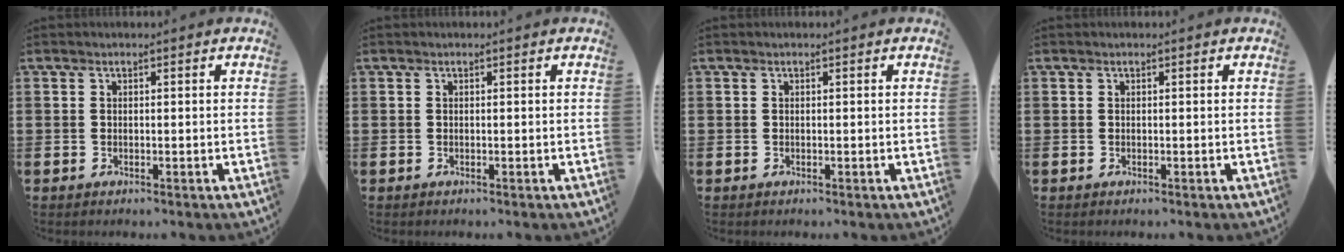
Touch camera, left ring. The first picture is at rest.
{"total": 0.0}
{"total": 0.0}
{"total": 0.0}